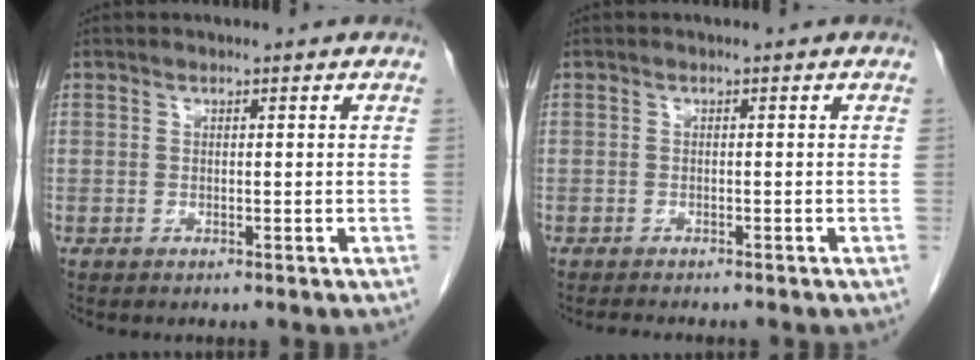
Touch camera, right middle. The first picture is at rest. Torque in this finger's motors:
{"motor_torque": [0.05, 0.04, -0.01, 0.00]}